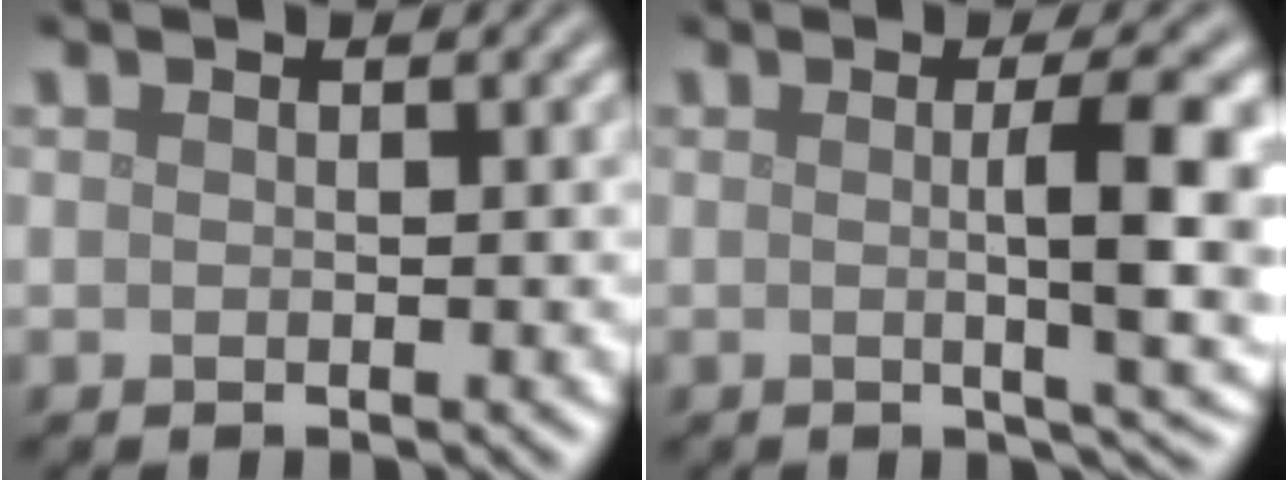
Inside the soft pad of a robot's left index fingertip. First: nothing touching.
{"total": 7.2, "force": [0.1, 1.7, 7.0], "torque": [-0.089, 0.000, 0.003]}